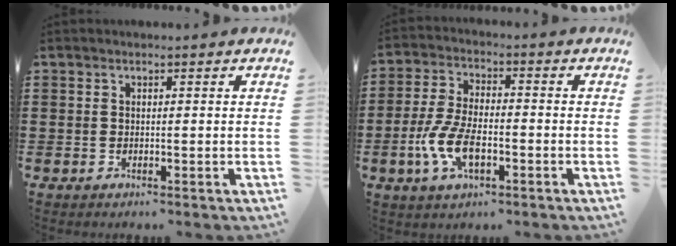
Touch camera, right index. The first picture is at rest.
{"total": 7.8, "force": [-2.6, 3.5, 6.5], "torque": [-0.157, -0.010, -0.055]}